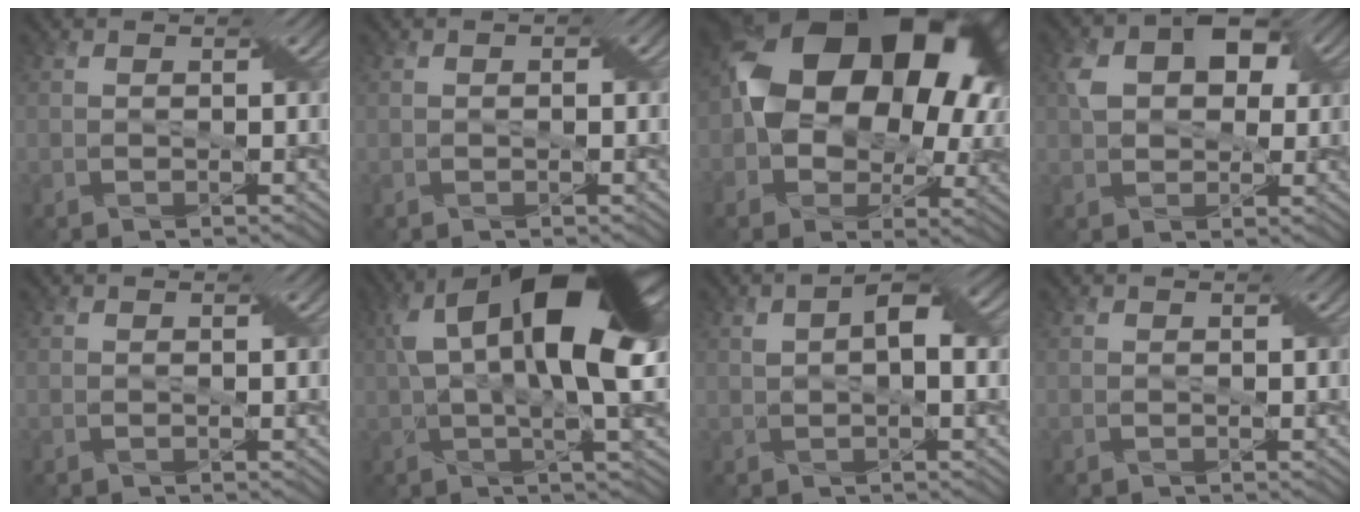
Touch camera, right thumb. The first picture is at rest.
{"total": 0.8, "force": [0.1, 0.5, 0.7], "torque": [-0.009, 0.002, 0.000]}
{"total": 19.0, "force": [3.5, 13.1, 13.3], "torque": [-0.217, -0.004, 0.075]}
{"total": 7.3, "force": [2.3, 4.9, 4.9], "torque": [-0.094, 0.007, 0.039]}
{"total": 0.0}
{"total": 17.1, "force": [4.8, 6.3, 15.2], "torque": [-0.281, 0.014, 0.077]}
{"total": 4.1, "force": [0.8, 1.9, 3.6], "torque": [-0.070, 0.008, 0.013]}
{"total": 0.0}